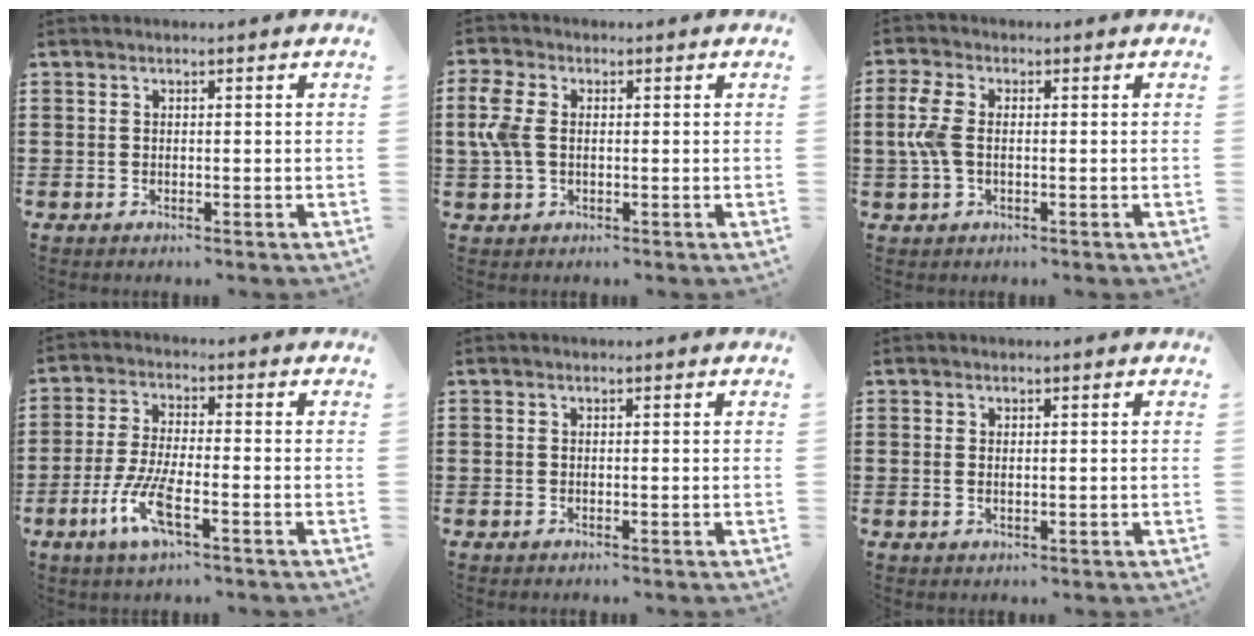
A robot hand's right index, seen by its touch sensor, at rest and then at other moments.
{"total": 5.5, "force": [0.3, 3.4, 4.2], "torque": [-0.123, -0.002, -0.004]}
{"total": 5.3, "force": [0.0, 2.8, 4.5], "torque": [-0.122, -0.003, -0.010]}
{"total": 7.1, "force": [-3.5, 1.6, 6.0], "torque": [-0.143, -0.016, -0.070]}
{"total": 0.0}
{"total": 0.8, "force": [0.2, 0.4, 0.7], "torque": [-0.016, 0.002, 0.003]}